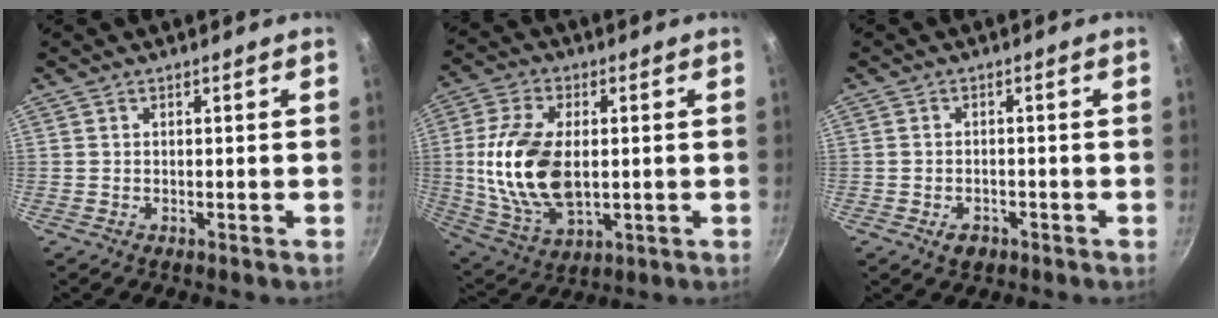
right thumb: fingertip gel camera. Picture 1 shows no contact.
{"total": 16.9, "force": [0.5, 9.8, 13.7], "torque": [-0.260, -0.001, 0.017]}
{"total": 2.8, "force": [-1.5, 1.9, 1.4], "torque": [-0.020, 0.013, -0.019]}